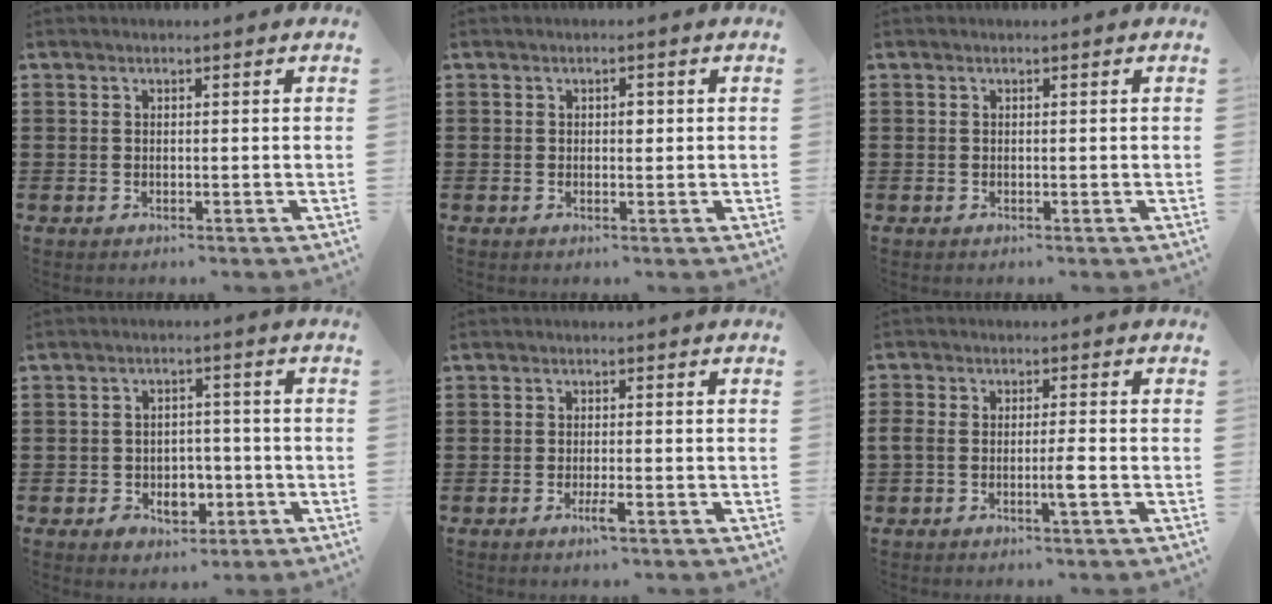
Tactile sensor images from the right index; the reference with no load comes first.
{"total": 1.3, "force": [0.3, 0.7, 1.0], "torque": [-0.013, 0.002, 0.001]}
{"total": 0.0}
{"total": 4.4, "force": [-1.8, 3.5, 2.0], "torque": [-0.034, 0.006, -0.035]}
{"total": 2.3, "force": [-1.2, 0.2, 1.9], "torque": [-0.040, -0.005, -0.023]}
{"total": 3.6, "force": [-1.3, 0.7, 3.2], "torque": [-0.064, 0.001, -0.027]}